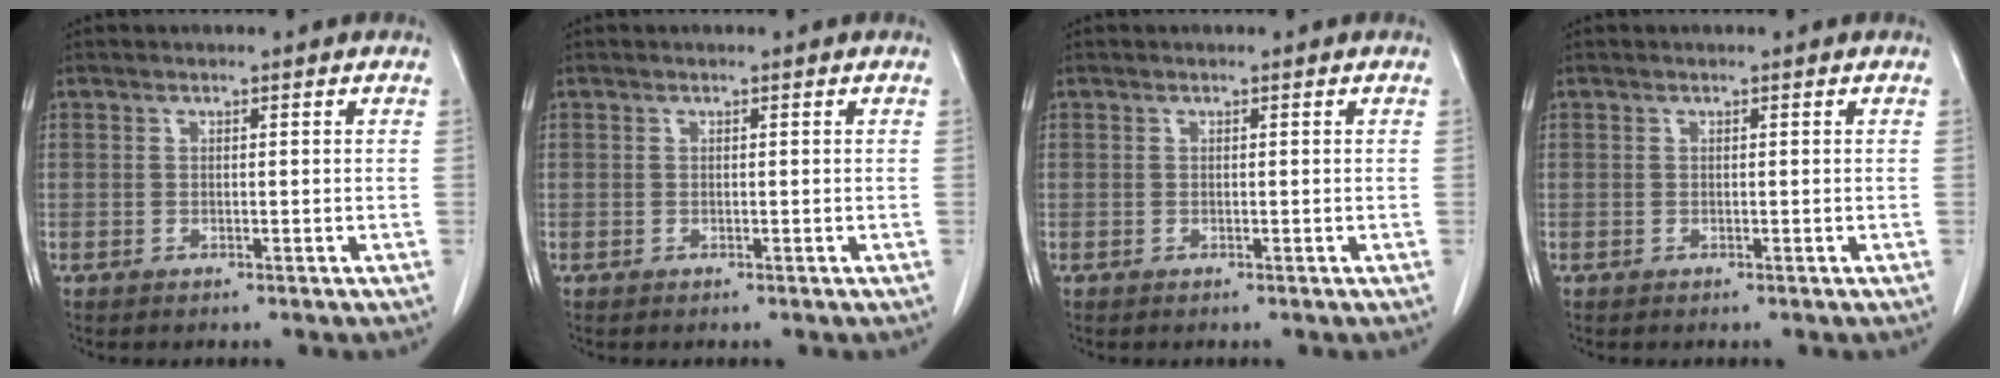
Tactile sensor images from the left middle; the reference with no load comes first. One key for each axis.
{"total": 0.0}
{"total": 0.0}
{"total": 0.0}